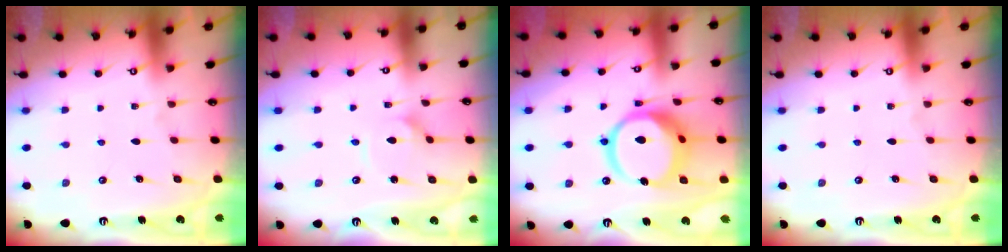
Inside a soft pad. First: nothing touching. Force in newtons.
{"total": 3.0, "press": 3.0, "slide": 0.2}
{"total": 16.4, "press": 16.3, "slide": 1.9}
{"total": 0.0}